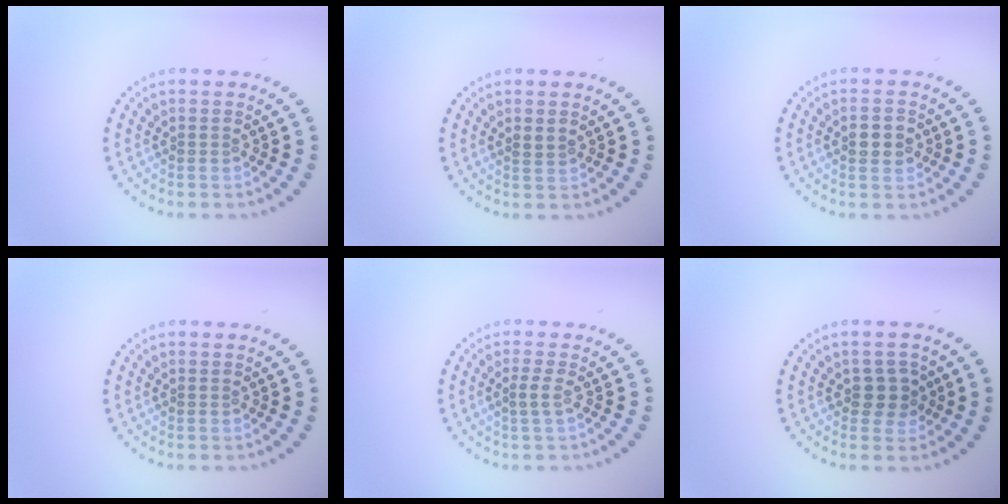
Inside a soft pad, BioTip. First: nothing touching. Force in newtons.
{"total": 0.9, "press": 0.8, "slide": 0.1}
{"total": 2.6, "press": 2.6, "slide": 0.2}
{"total": 0.0}
{"total": 1.0, "press": 0.8, "slide": 0.5}
{"total": 2.4, "press": 2.2, "slide": 0.8}